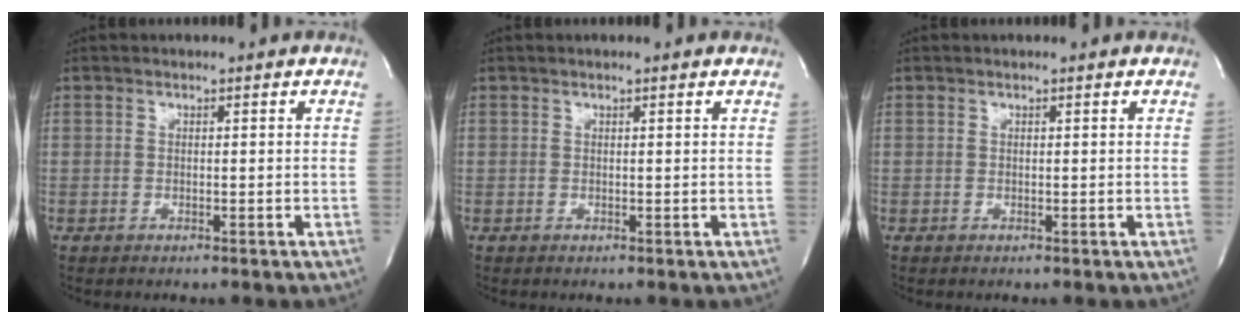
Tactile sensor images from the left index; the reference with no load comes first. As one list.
[{"total": 0.7, "force": [0.5, 0.0, 0.5], "torque": [-0.010, 0.008, 0.006]}, {"total": 0.0}]